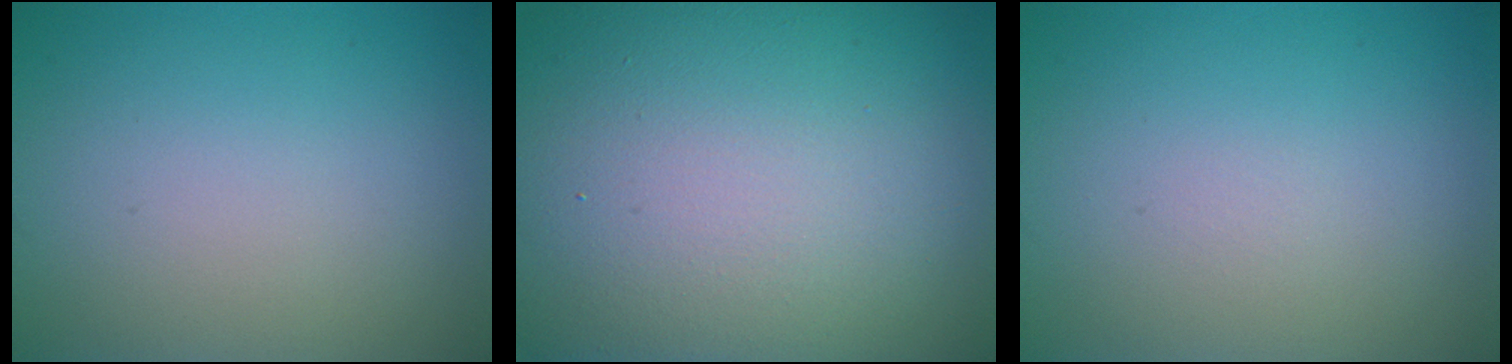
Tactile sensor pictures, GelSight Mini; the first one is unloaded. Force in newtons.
{"total": 23.9, "press": 23.9, "slide": 1.2}
{"total": 0.0}